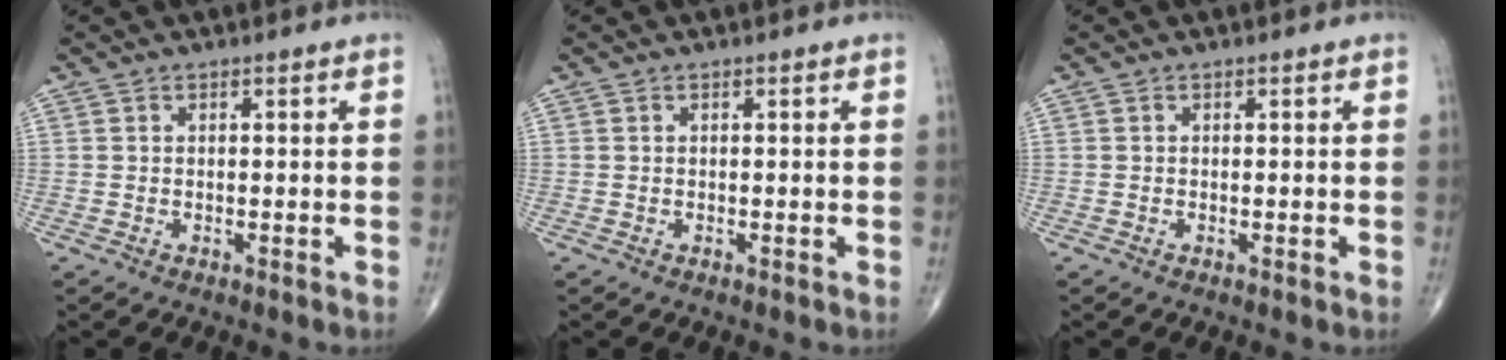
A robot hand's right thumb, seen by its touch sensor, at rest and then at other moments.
{"total": 0.0}
{"total": 0.0}